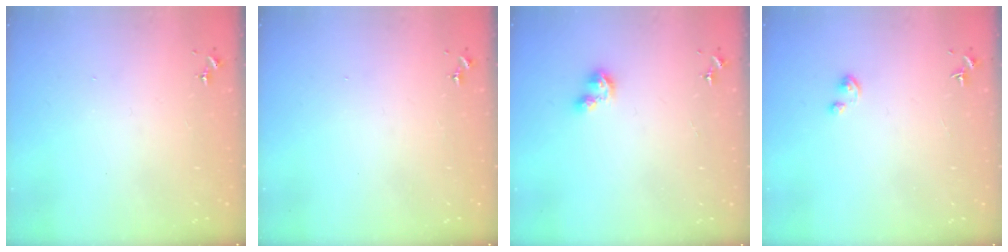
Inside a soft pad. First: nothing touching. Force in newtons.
{"total": 0.0}
{"total": 2.6, "press": 2.6, "slide": 0.3}
{"total": 1.9, "press": 1.9, "slide": 0.2}